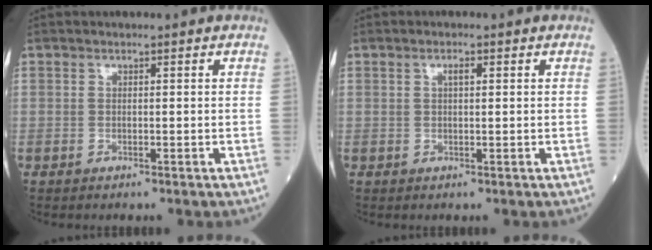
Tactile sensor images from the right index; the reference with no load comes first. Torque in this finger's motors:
{"motor_torque": [0.03, 0.02, -0.01, 0.00]}